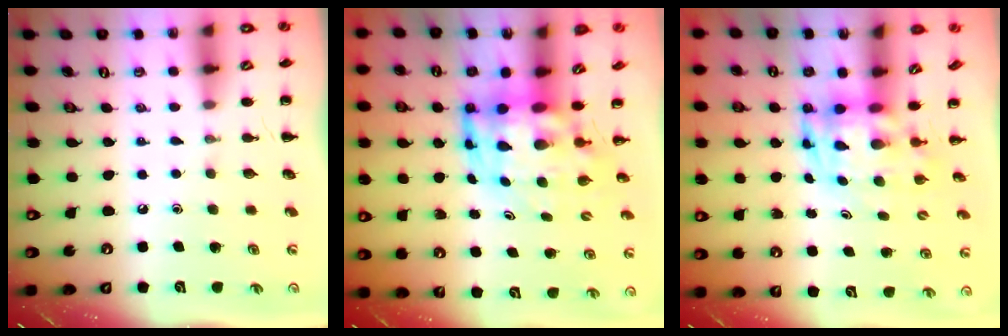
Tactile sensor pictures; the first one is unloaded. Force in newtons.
{"total": 7.2, "press": 7.0, "slide": 1.6}
{"total": 4.0, "press": 3.9, "slide": 0.7}